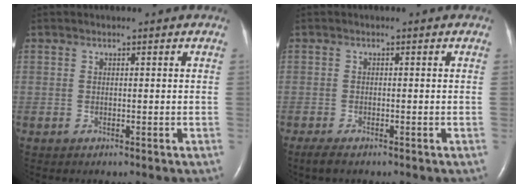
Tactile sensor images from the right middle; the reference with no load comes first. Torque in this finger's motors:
{"motor_torque": [0.40, -0.25, 0.06, 0.03]}